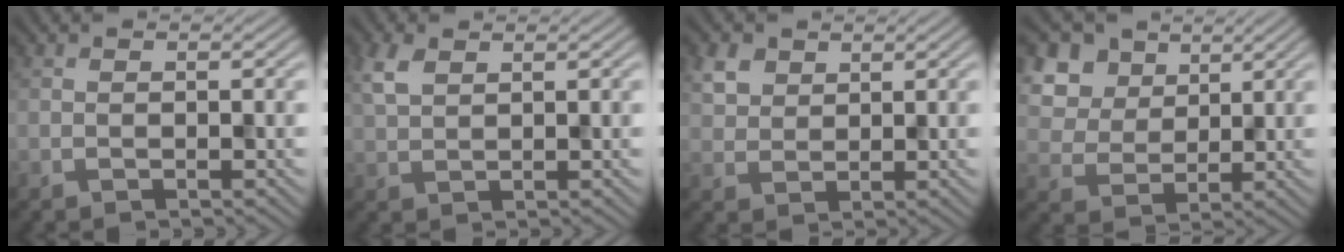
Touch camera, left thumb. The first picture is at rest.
{"total": 3.2, "force": [1.7, 1.6, 2.2], "torque": [-0.061, 0.008, 0.036]}
{"total": 3.6, "force": [1.9, 2.6, 1.6], "torque": [-0.046, 0.003, 0.044]}
{"total": 9.6, "force": [4.7, 7.1, 4.5], "torque": [-0.161, 0.009, 0.103]}